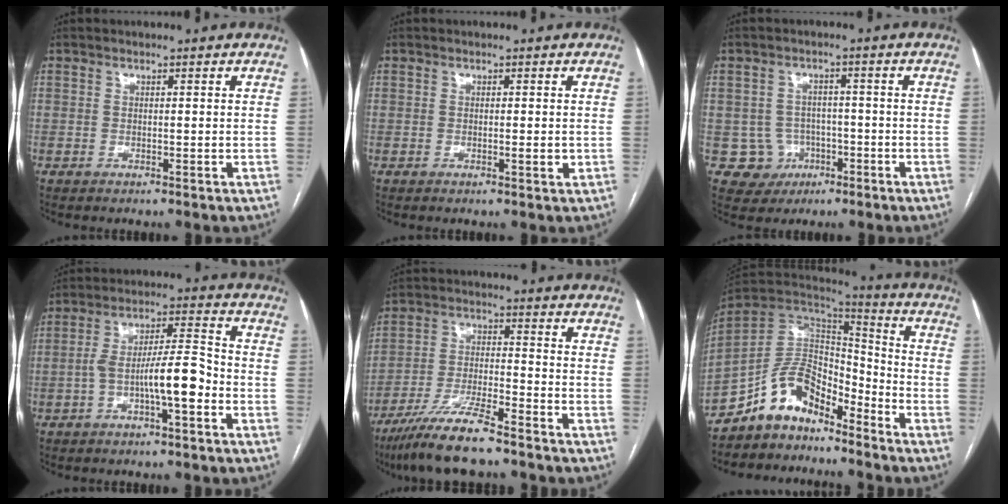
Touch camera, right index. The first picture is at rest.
{"total": 1.1, "force": [-0.1, 0.2, 1.0], "torque": [-0.014, -0.002, -0.001]}
{"total": 5.4, "force": [-1.5, 5.2, 0.2], "torque": [0.006, 0.013, -0.013]}
{"total": 9.2, "force": [-3.2, 1.3, 8.5], "torque": [-0.150, 0.024, -0.053]}
{"total": 10.3, "force": [-8.3, 0.7, 6.1], "torque": [-0.117, -0.024, -0.153]}
{"total": 11.3, "force": [-8.9, 5.3, 4.4], "torque": [-0.070, 0.045, -0.165]}